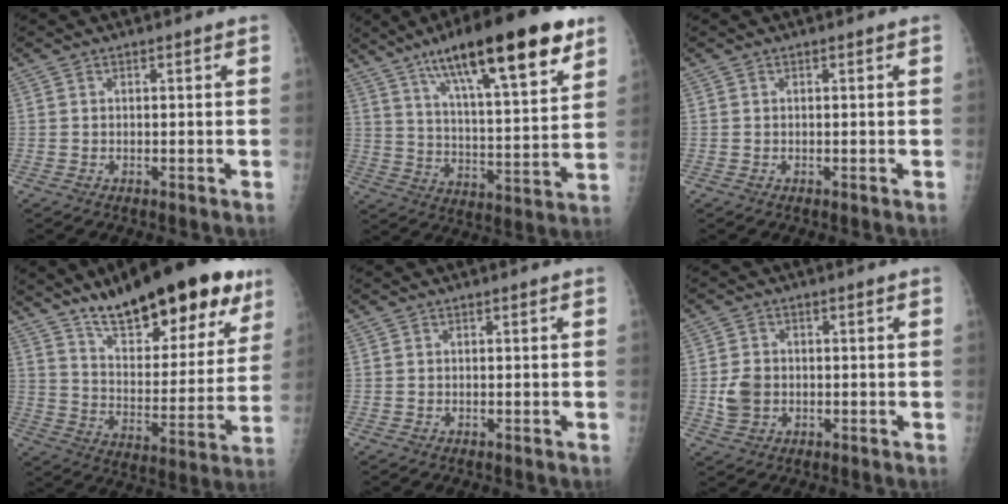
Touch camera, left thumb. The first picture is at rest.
{"total": 24.2, "force": [14.3, 5.9, 18.6], "torque": [-0.274, -0.039, 0.228]}
{"total": 0.0}
{"total": 25.9, "force": [17.4, 9.1, 16.9], "torque": [-0.206, -0.065, 0.265]}
{"total": 0.0}
{"total": 4.9, "force": [-0.8, 4.1, 2.7], "torque": [-0.041, 0.004, -0.012]}